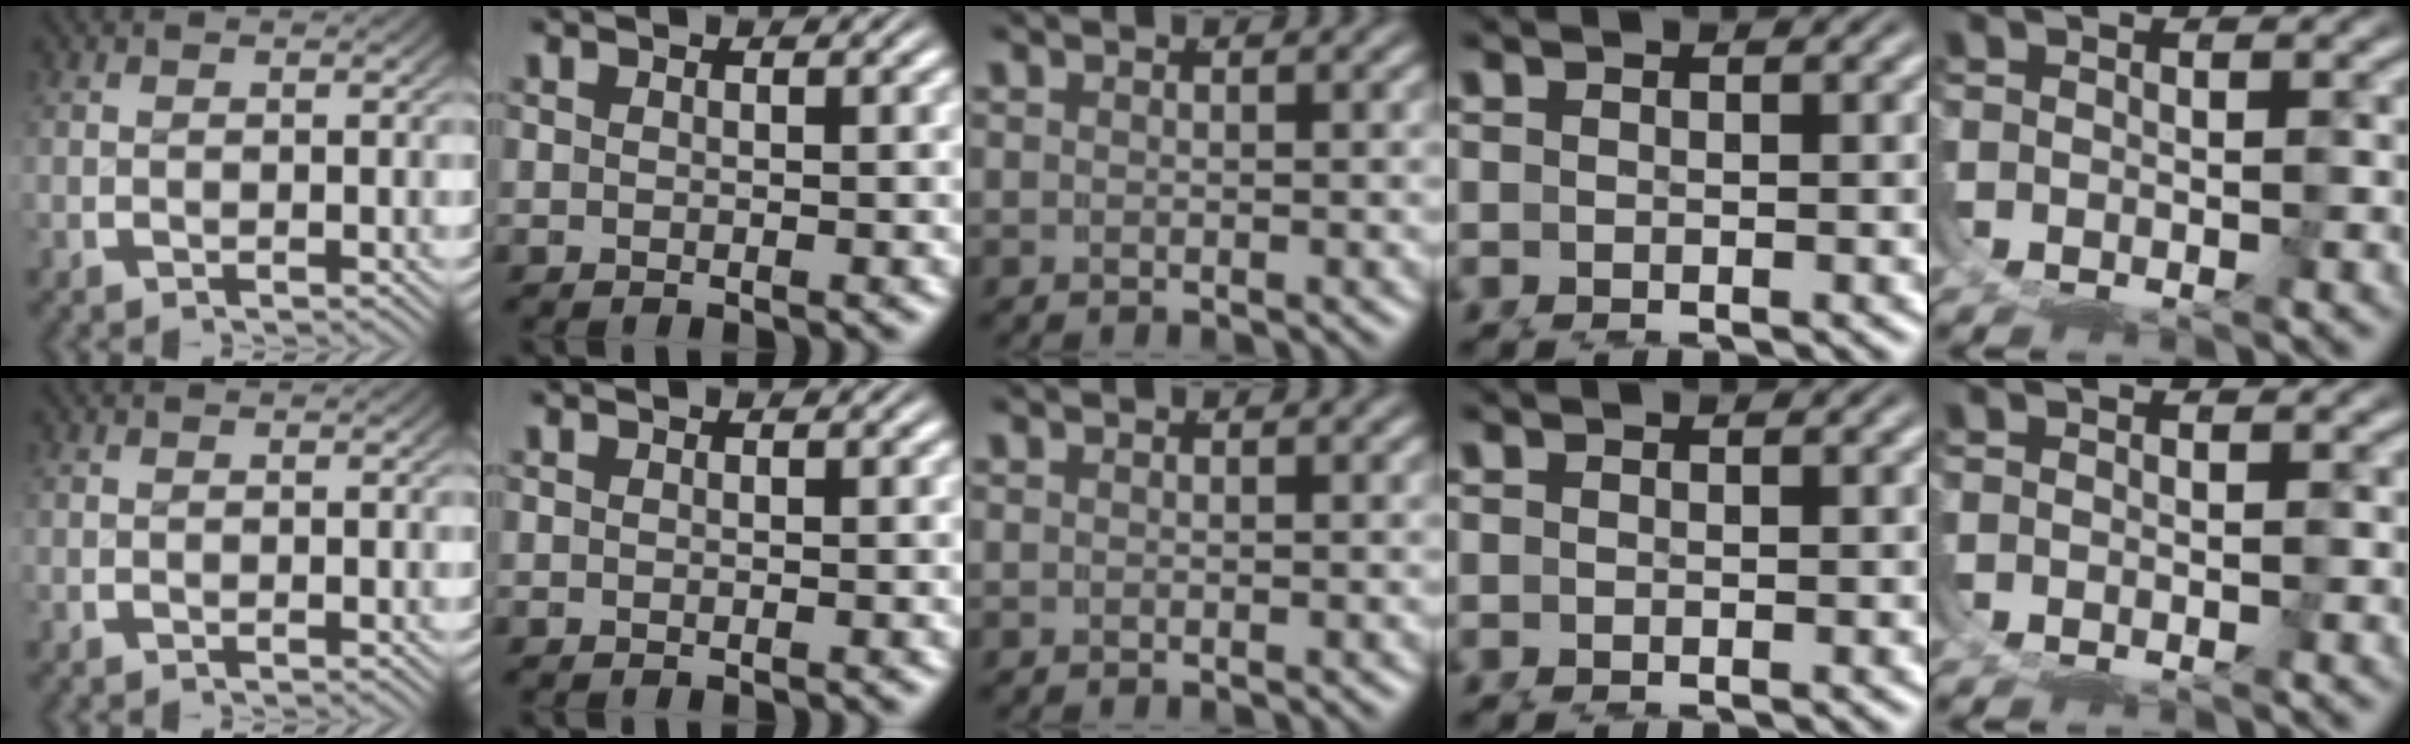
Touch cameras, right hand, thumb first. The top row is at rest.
{}